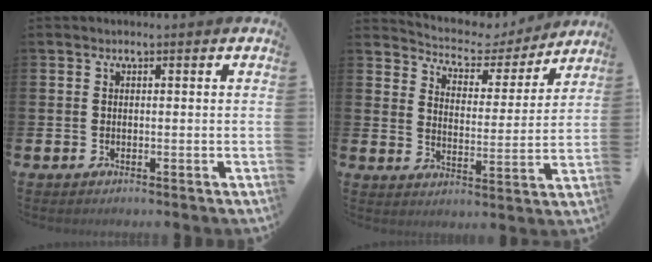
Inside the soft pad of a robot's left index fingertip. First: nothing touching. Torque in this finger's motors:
{"motor_torque": [0.96, -1.18, 0.10, 0.01]}